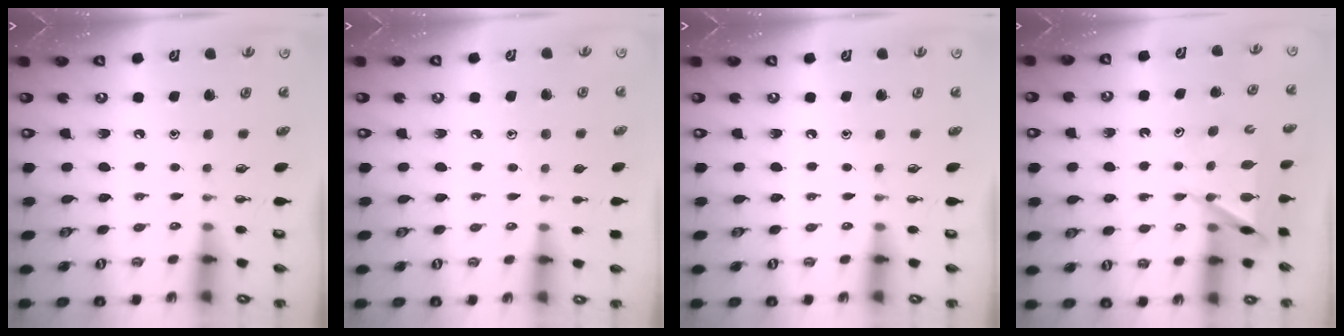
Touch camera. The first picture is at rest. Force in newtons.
{"total": 4.4, "press": 4.3, "slide": 0.4}
{"total": 0.0}
{"total": 8.3, "press": 8.2, "slide": 0.5}